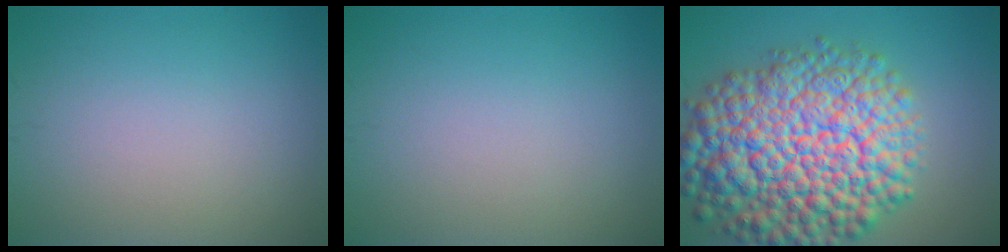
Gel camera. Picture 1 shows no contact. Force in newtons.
{"total": 0.0}
{"total": 15.2, "press": 15.2, "slide": 0.6}